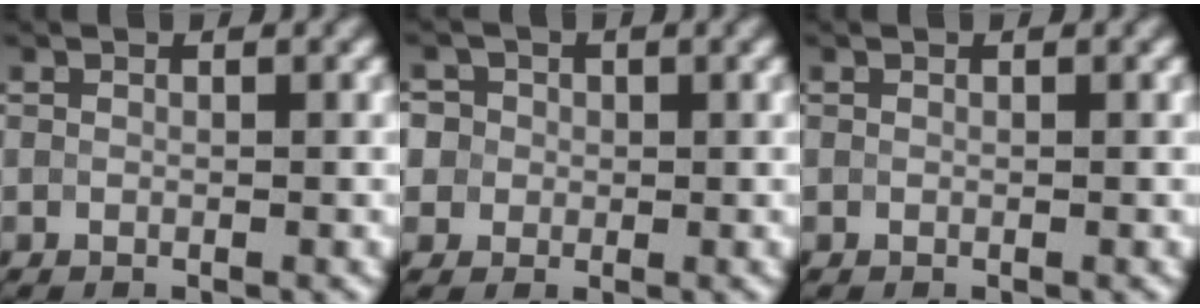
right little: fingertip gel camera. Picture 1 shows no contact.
{"total": 5.1, "force": [-0.2, 4.9, 1.4], "torque": [-0.030, 0.030, -0.042]}
{"total": 0.0}